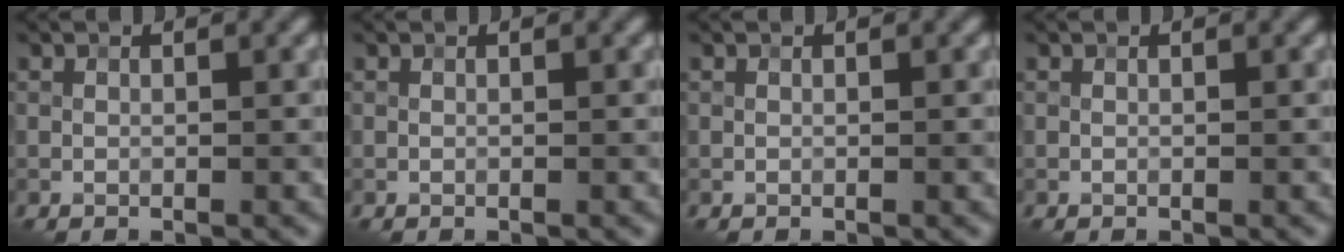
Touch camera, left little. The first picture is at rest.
{"total": 0.0}
{"total": 0.0}
{"total": 0.0}